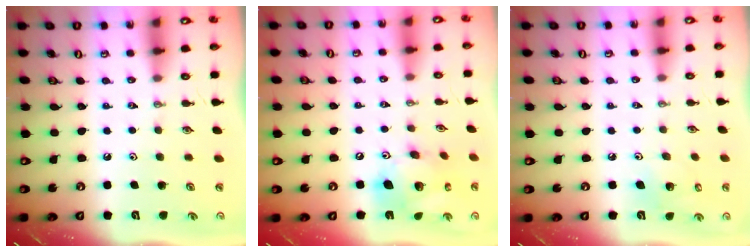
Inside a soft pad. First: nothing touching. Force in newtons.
{"total": 16.3, "press": 16.0, "slide": 3.0}
{"total": 6.1, "press": 5.6, "slide": 2.4}